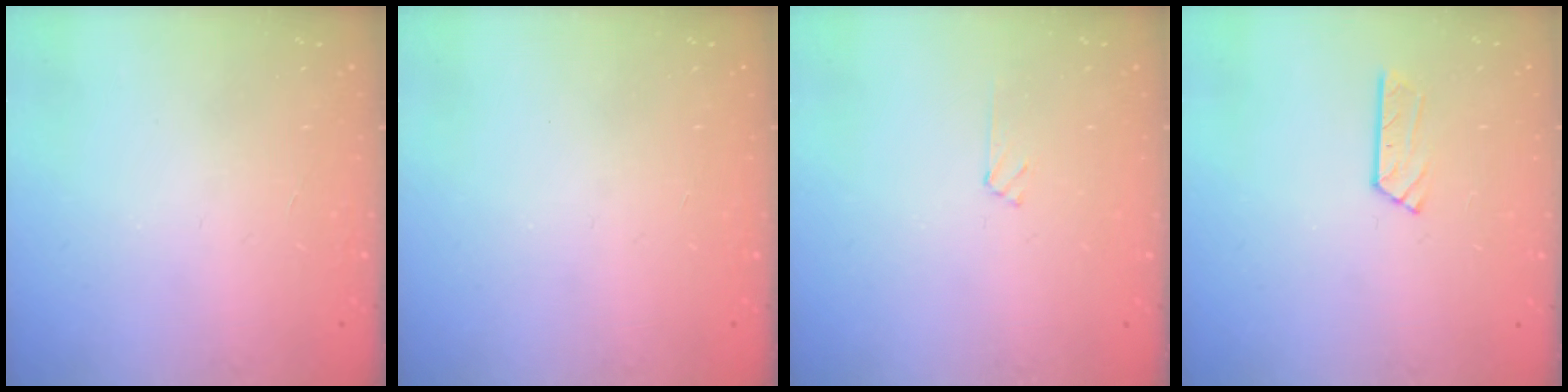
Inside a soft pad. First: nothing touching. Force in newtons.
{"total": 0.0}
{"total": 1.8, "press": 1.8, "slide": 0.3}
{"total": 3.7, "press": 3.7, "slide": 0.5}